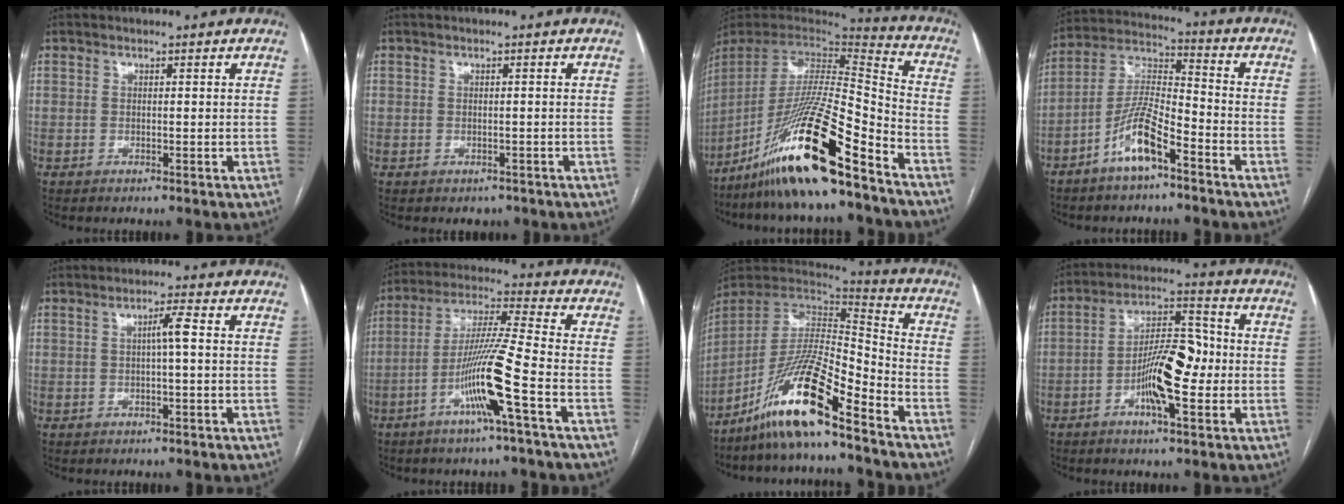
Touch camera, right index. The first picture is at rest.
{"total": 1.6, "force": [-0.9, 1.3, 0.2], "torque": [-0.002, 0.003, -0.006]}
{"total": 22.1, "force": [-15.5, 0.9, 15.7], "torque": [-0.313, -0.022, -0.283]}
{"total": 9.8, "force": [-5.8, 2.2, 7.7], "torque": [-0.166, 0.004, -0.113]}
{"total": 2.6, "force": [0.1, -0.1, 2.6], "torque": [-0.044, 0.004, 0.002]}
{"total": 11.8, "force": [-4.8, -1.3, 10.7], "torque": [-0.208, 0.001, -0.095]}
{"total": 15.8, "force": [-11.2, 1.3, 11.1], "torque": [-0.211, 0.000, -0.205]}
{"total": 10.8, "force": [-2.5, 2.9, 10.1], "torque": [-0.186, 0.019, -0.043]}